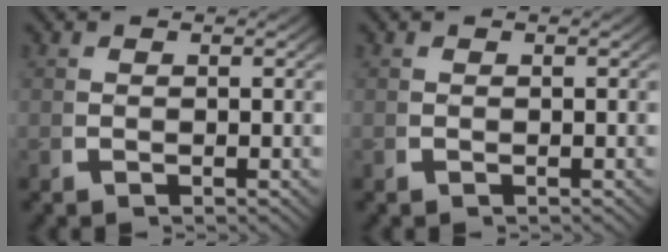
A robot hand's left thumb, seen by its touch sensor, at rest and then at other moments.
{"total": 0.0}